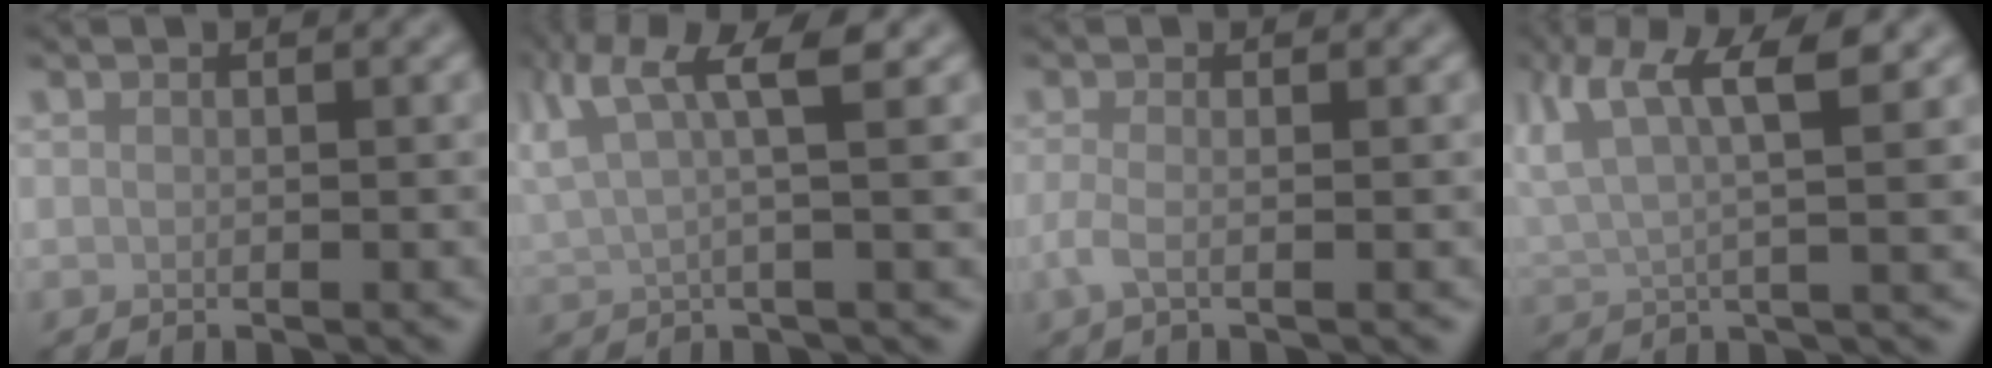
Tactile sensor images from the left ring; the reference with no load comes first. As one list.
[{"total": 6.2, "force": [3.1, 1.4, 5.1], "torque": [-0.109, 0.011, 0.062]}, {"total": 1.9, "force": [-0.4, 0.5, 1.8], "torque": [-0.041, -0.005, -0.015]}, {"total": 7.9, "force": [4.0, 2.2, 6.4], "torque": [-0.130, 0.011, 0.073]}]